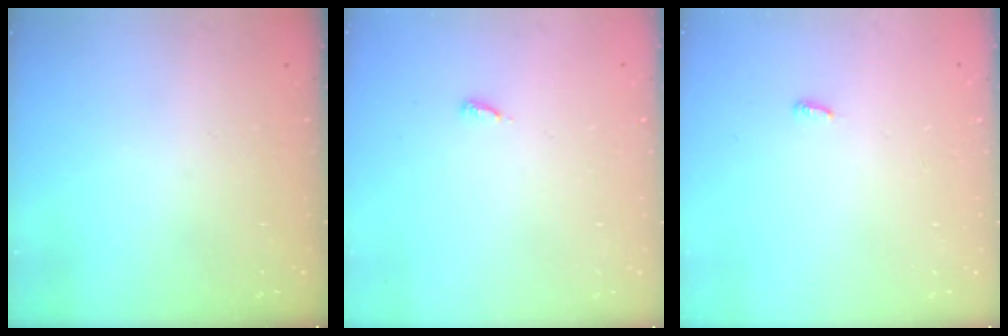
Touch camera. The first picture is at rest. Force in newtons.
{"total": 2.9, "press": 2.9, "slide": 0.2}
{"total": 2.6, "press": 2.6, "slide": 0.2}